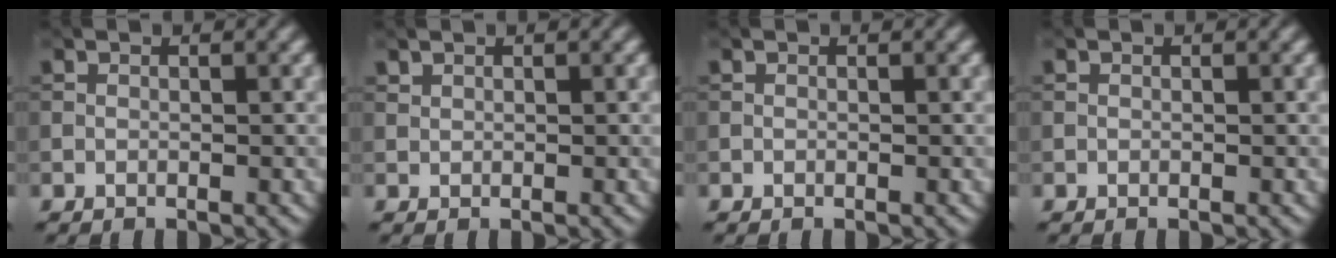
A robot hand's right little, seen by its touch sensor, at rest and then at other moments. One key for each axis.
{"total": 0.5, "fx": 0.4, "fy": 0.3, "fz": 0.2, "tx": -0.007, "ty": 0.002, "tz": 0.007}
{"total": 0.0}
{"total": 0.0}